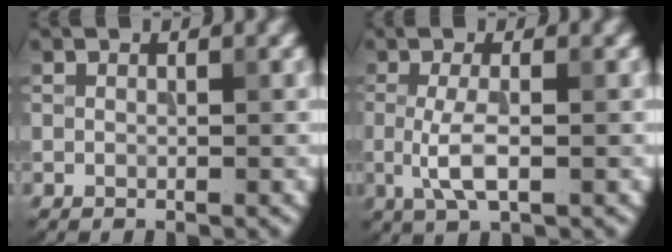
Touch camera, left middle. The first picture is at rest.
{"total": 3.3, "force": [-0.4, 0.9, 3.2], "torque": [-0.070, -0.006, -0.009]}